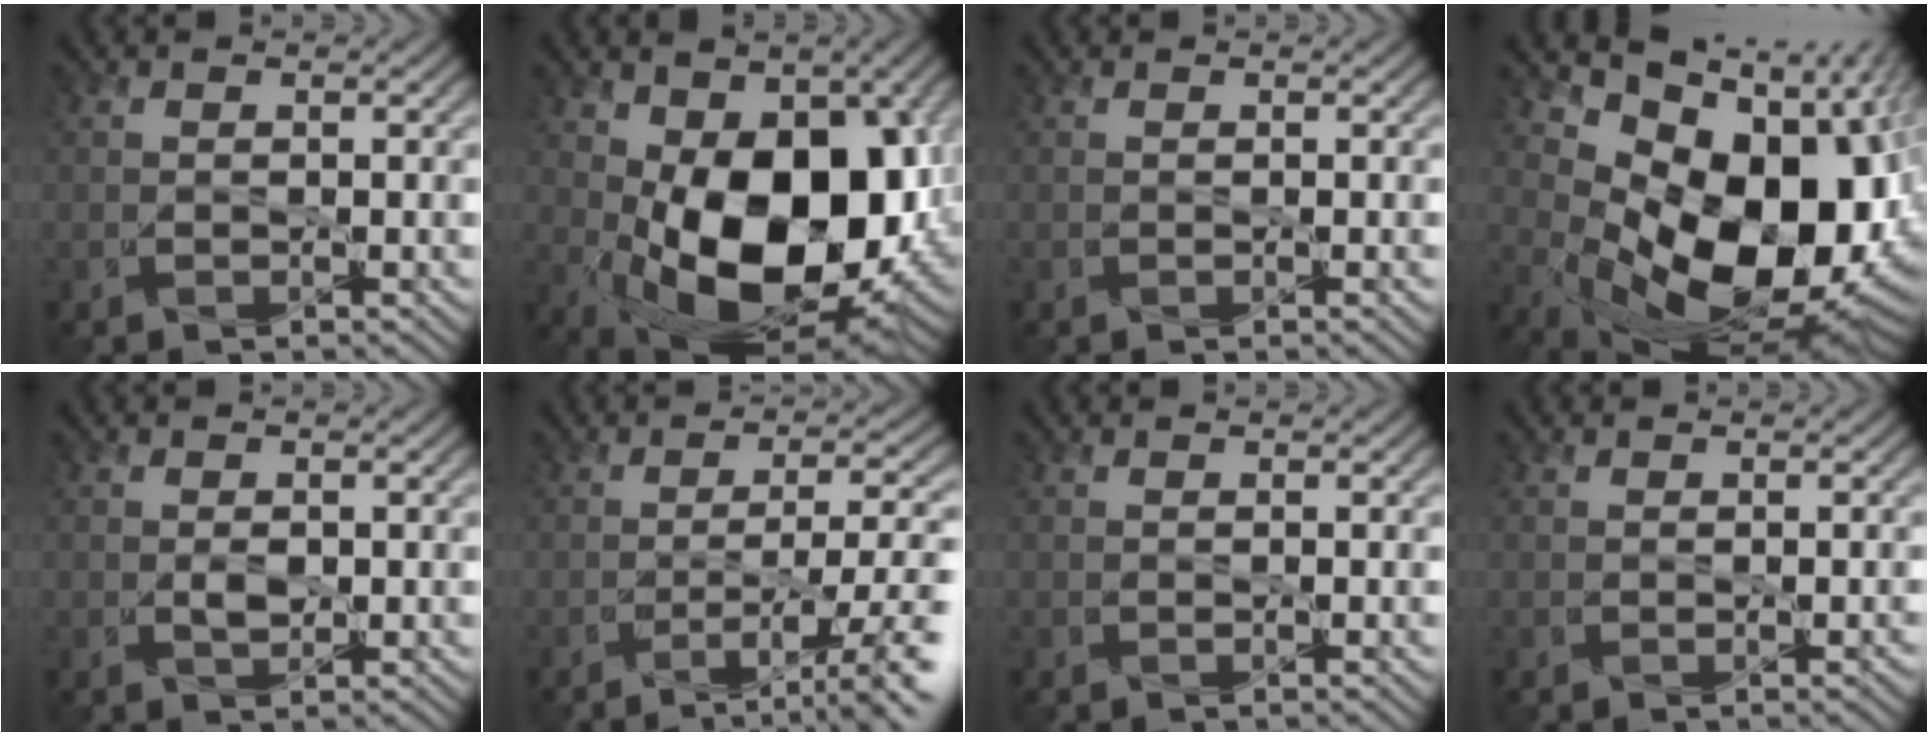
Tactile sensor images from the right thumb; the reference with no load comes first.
{"total": 17.9, "force": [-0.4, 10.2, 14.7], "torque": [-0.224, -0.036, 0.004]}
{"total": 0.8, "force": [0.1, -0.4, 0.7], "torque": [-0.013, 0.004, 0.003]}
{"total": 19.0, "force": [1.3, 12.0, 14.7], "torque": [-0.231, -0.043, 0.061]}
{"total": 1.2, "force": [0.2, 0.5, 1.1], "torque": [-0.025, 0.000, 0.007]}
{"total": 9.0, "force": [-3.7, 1.6, 8.0], "torque": [-0.126, 0.000, -0.050]}
{"total": 0.6, "force": [0.2, -0.4, 0.4], "torque": [-0.009, 0.004, 0.005]}
{"total": 0.9, "force": [0.1, -0.3, 0.9], "torque": [-0.014, 0.003, 0.004]}